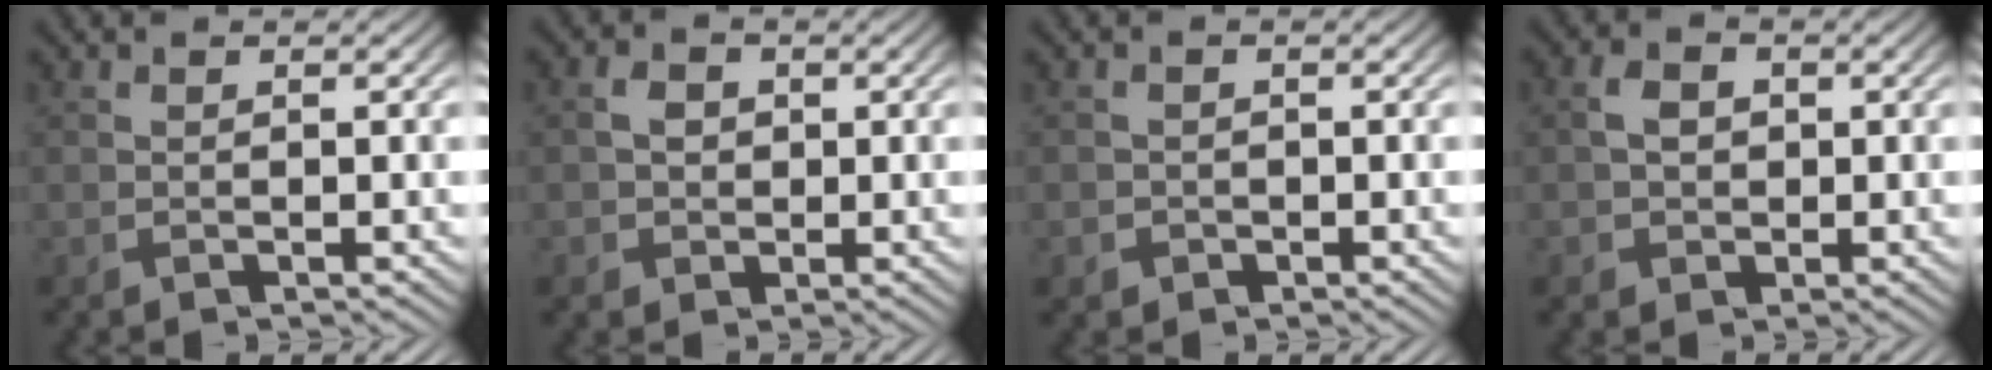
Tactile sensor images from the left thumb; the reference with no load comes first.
{"total": 2.3, "force": [0.0, 2.1, 1.0], "torque": [-0.024, 0.000, -0.004]}
{"total": 1.3, "force": [-0.6, 1.2, 0.1], "torque": [0.003, -0.004, -0.013]}
{"total": 2.7, "force": [0.0, 2.3, 1.5], "torque": [-0.037, 0.000, -0.004]}